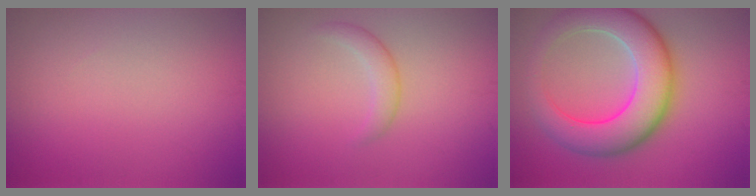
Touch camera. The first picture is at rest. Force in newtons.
{"total": 1.9, "press": 1.9, "slide": 0.1}
{"total": 9.1, "press": 9.1, "slide": 0.4}